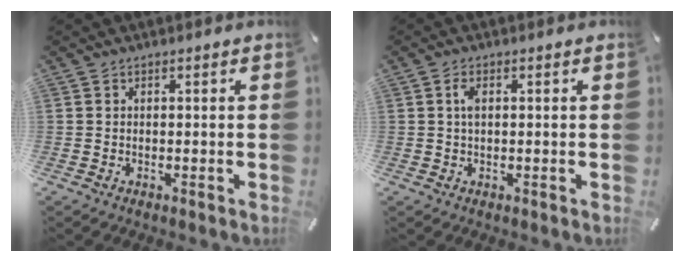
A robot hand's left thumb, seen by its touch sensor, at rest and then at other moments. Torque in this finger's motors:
{"motor_torque": [0.46, 0.94, 0.30, -0.50, 0.16]}